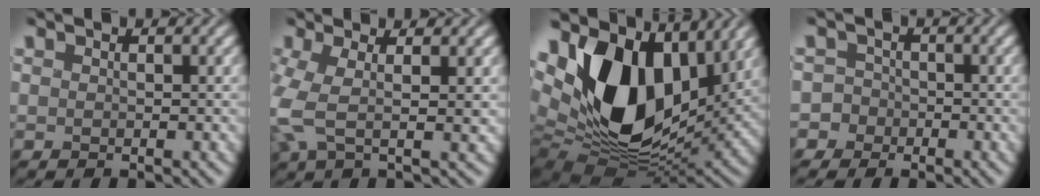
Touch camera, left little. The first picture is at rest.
{"total": 4.7, "force": [-0.2, 1.7, 4.4], "torque": [-0.109, 0.000, -0.013]}
{"total": 16.3, "force": [3.7, 10.4, 12.0], "torque": [-0.224, -0.001, 0.061]}
{"total": 4.3, "force": [-2.3, 3.6, 0.4], "torque": [0.017, 0.007, -0.065]}